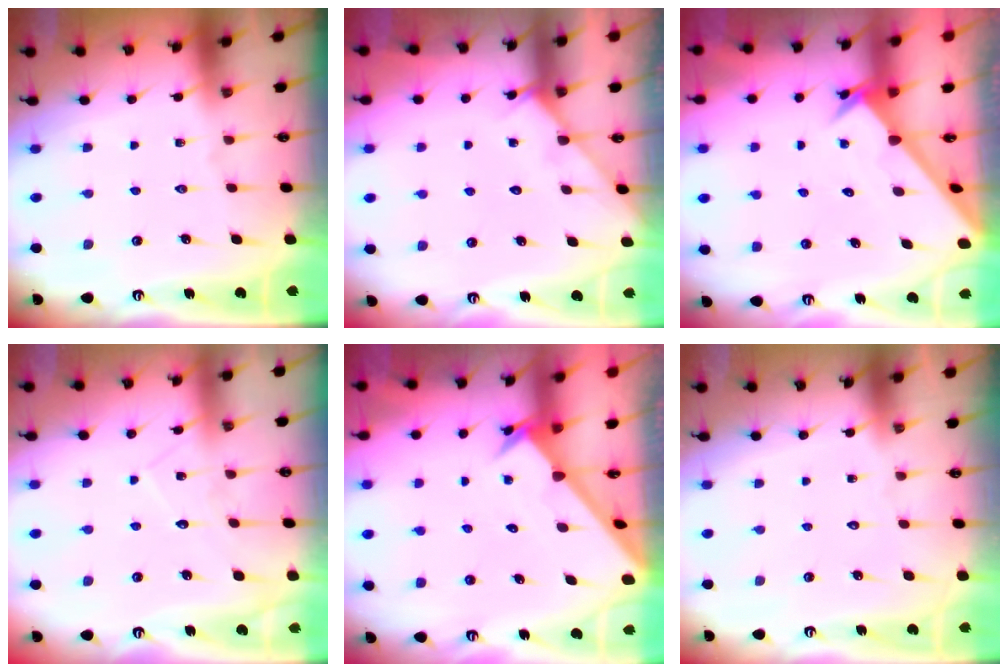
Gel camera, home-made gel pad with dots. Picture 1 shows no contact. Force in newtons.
{"total": 2.8, "press": 2.7, "slide": 0.4}
{"total": 2.6, "press": 2.6, "slide": 0.2}
{"total": 7.1, "press": 7.1, "slide": 0.5}
{"total": 2.6, "press": 2.6, "slide": 0.2}
{"total": 1.8, "press": 1.7, "slide": 0.1}